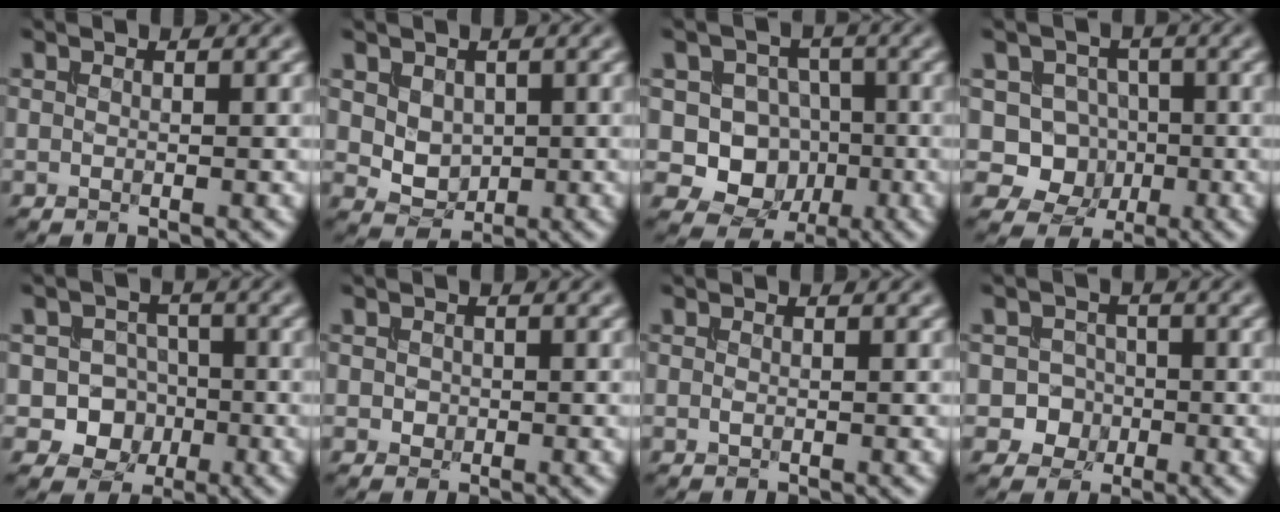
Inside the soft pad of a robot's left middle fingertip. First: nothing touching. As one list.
[{"total": 2.6, "force": [0.6, 2.0, 1.5], "torque": [-0.033, -0.008, 0.012]}, {"total": 7.5, "force": [-0.9, 6.9, 2.8], "torque": [-0.040, 0.013, -0.037]}, {"total": 4.3, "force": [-0.2, 4.1, 1.4], "torque": [0.001, -0.002, -0.023]}, {"total": 5.3, "force": [-1.6, 4.7, 1.8], "torque": [-0.004, 0.006, -0.049]}, {"total": 0.8, "force": [0.0, 0.7, 0.3], "torque": [-0.005, -0.003, 0.000]}, {"total": 0.0}, {"total": 3.2, "force": [-1.1, 2.9, 0.7], "torque": [0.014, 0.005, -0.027]}]